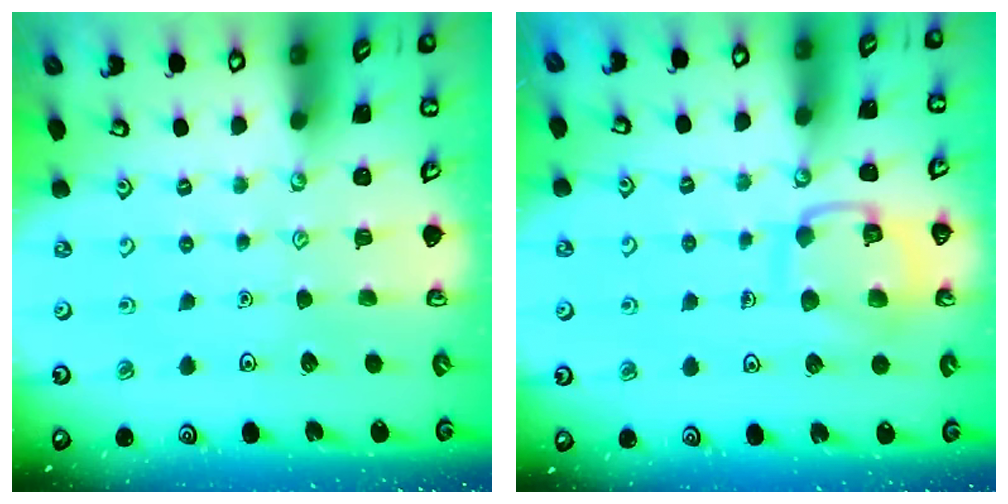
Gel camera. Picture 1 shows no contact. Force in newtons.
{"total": 12.8, "press": 12.8, "slide": 1.1}